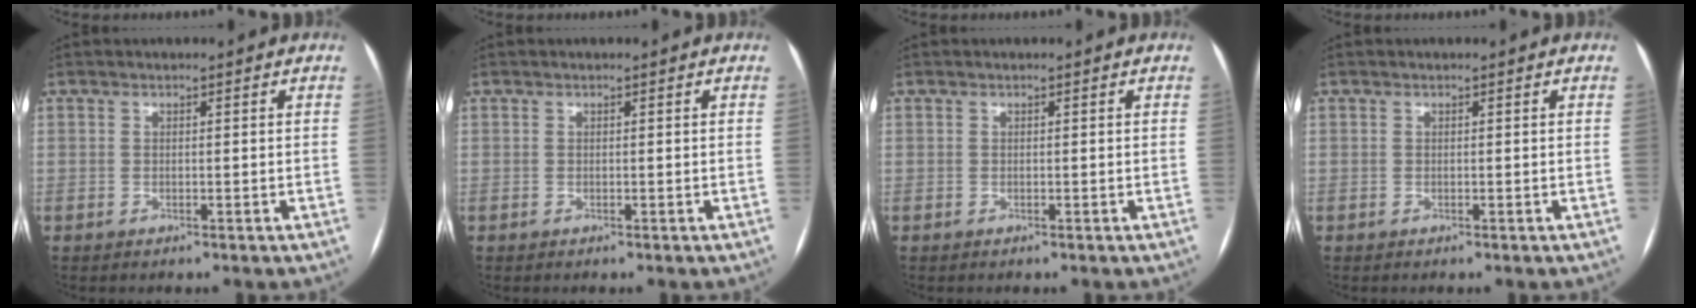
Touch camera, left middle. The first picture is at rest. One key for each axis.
{"total": 0.0}
{"total": 0.0}
{"total": 0.0}